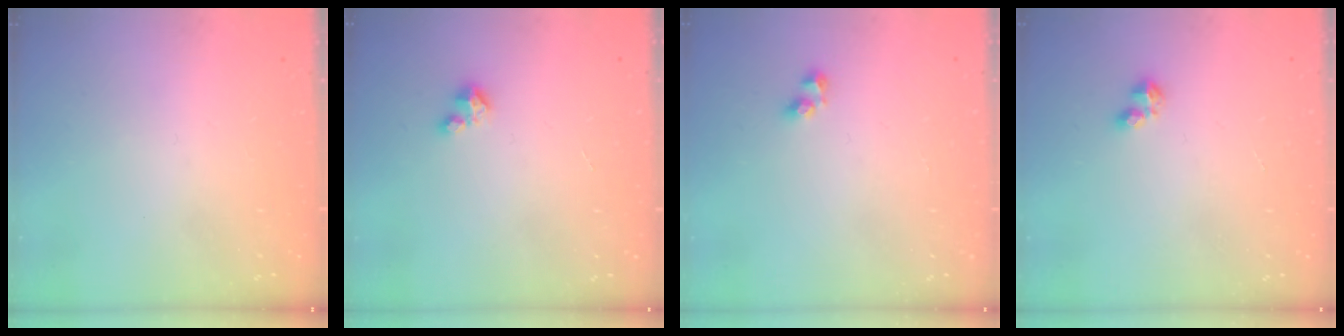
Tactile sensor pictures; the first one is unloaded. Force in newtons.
{"total": 1.5, "press": 1.5, "slide": 0.2}
{"total": 3.5, "press": 3.4, "slide": 0.9}
{"total": 3.3, "press": 3.2, "slide": 0.7}